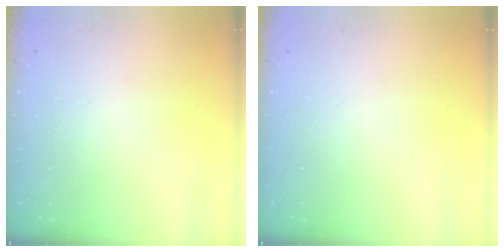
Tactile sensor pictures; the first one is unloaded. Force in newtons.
{"total": 0.0}